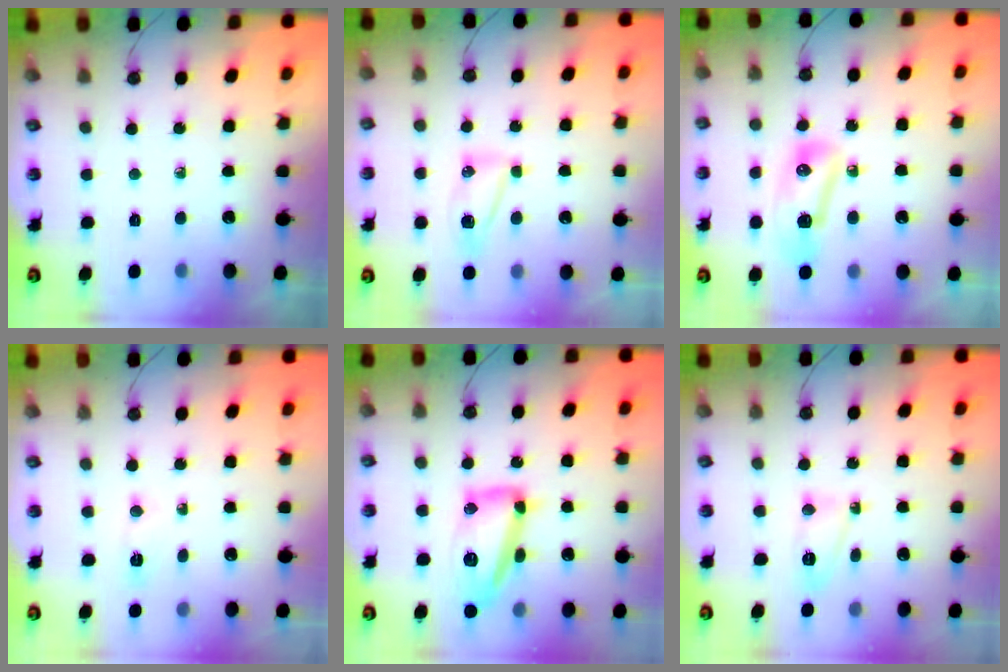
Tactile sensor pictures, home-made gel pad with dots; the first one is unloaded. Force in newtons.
{"total": 6.6, "press": 6.5, "slide": 1.1}
{"total": 11.4, "press": 10.6, "slide": 4.2}
{"total": 3.0, "press": 3.0, "slide": 0.4}
{"total": 15.8, "press": 15.8, "slide": 1.1}
{"total": 7.0, "press": 7.0, "slide": 0.4}